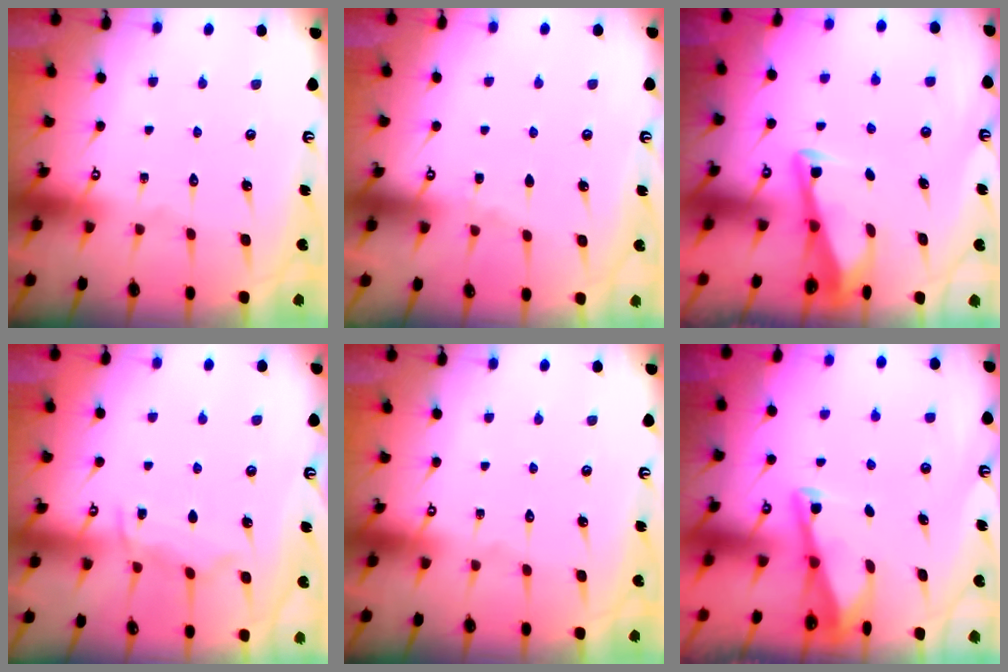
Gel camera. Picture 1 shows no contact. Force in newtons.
{"total": 2.3, "press": 2.2, "slide": 0.4}
{"total": 3.4, "press": 3.4, "slide": 0.4}
{"total": 7.1, "press": 7.1, "slide": 0.8}
{"total": 0.0}
{"total": 2.9, "press": 2.9, "slide": 0.4}